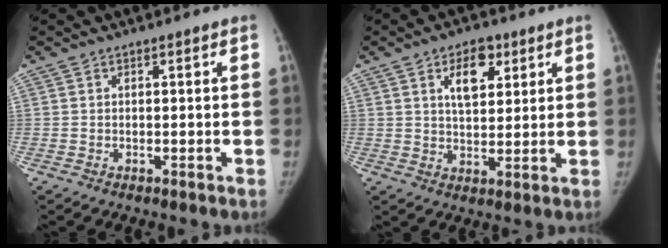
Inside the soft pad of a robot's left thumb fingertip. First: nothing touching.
{"total": 7.8, "force": [3.6, 4.4, 5.3], "torque": [-0.057, -0.018, 0.057]}